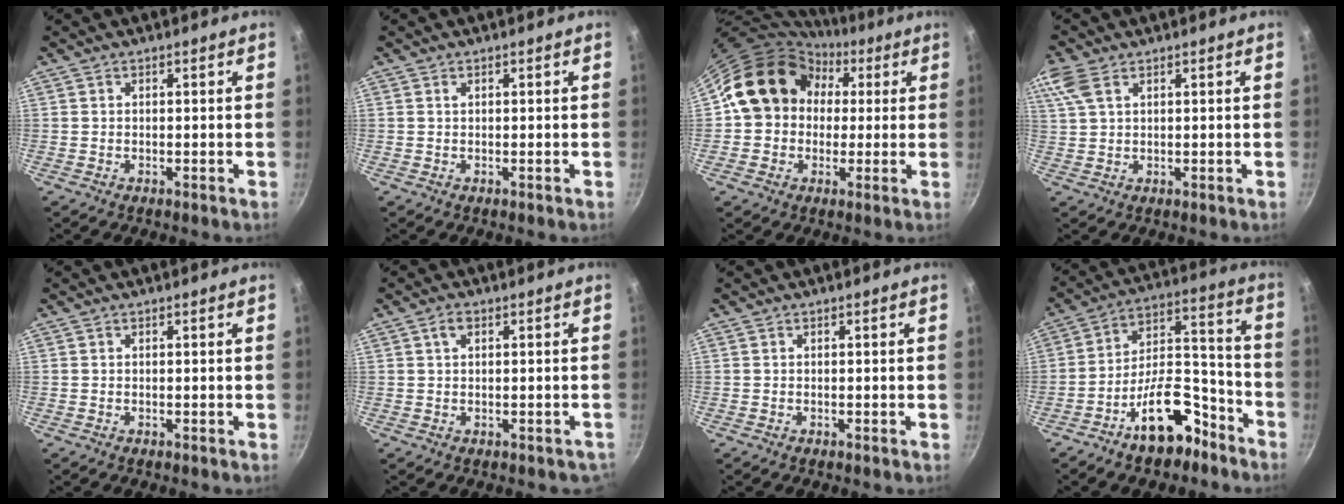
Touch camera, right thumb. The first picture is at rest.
{"total": 0.0}
{"total": 16.1, "force": [2.9, 13.7, 7.9], "torque": [-0.103, 0.037, 0.037]}
{"total": 7.1, "force": [3.7, 4.0, 4.5], "torque": [-0.106, 0.018, 0.075]}
{"total": 0.0}
{"total": 2.6, "force": [0.2, 1.9, 1.8], "torque": [-0.008, 0.012, 0.013]}
{"total": 0.0}
{"total": 15.3, "force": [-9.3, 7.6, 9.4], "torque": [-0.107, 0.105, -0.143]}